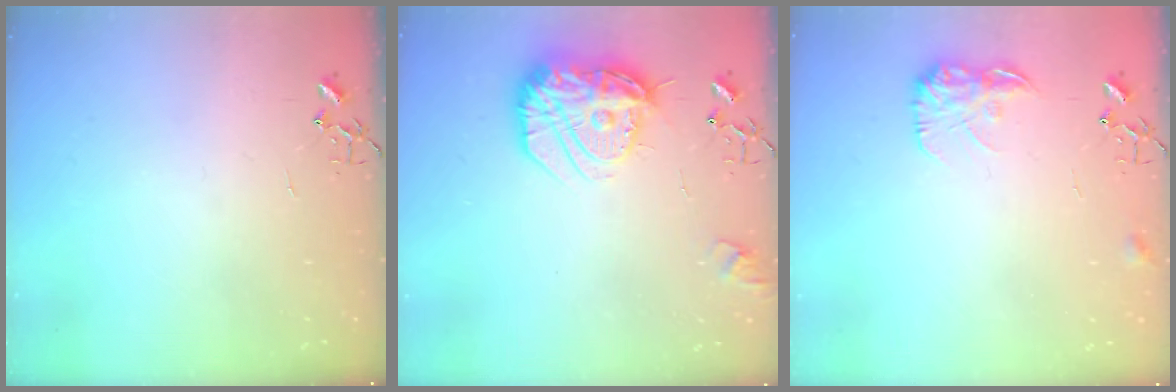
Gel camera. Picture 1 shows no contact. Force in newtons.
{"total": 17.0, "press": 17.0, "slide": 1.4}
{"total": 10.7, "press": 10.7, "slide": 0.3}